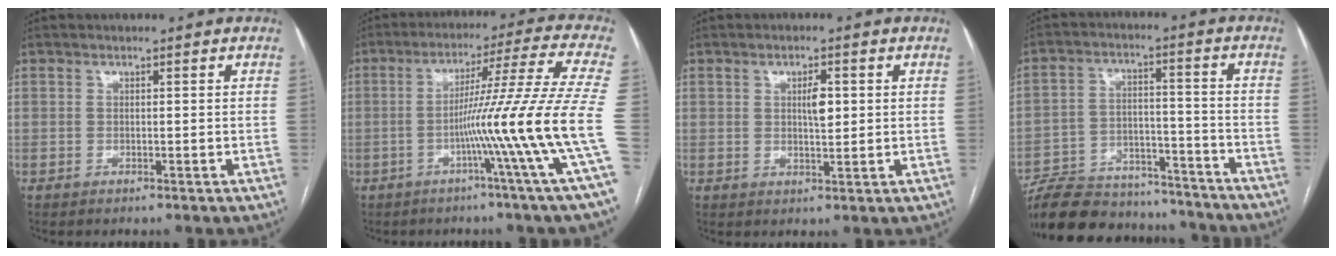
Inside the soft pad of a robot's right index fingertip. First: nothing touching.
{"total": 15.7, "force": [-3.9, -4.2, 14.6], "torque": [-0.224, -0.009, -0.072]}
{"total": 3.1, "force": [0.7, 1.0, 2.8], "torque": [-0.045, 0.001, 0.012]}
{"total": 20.9, "force": [-19.0, 6.1, 6.4], "torque": [-0.141, 0.004, -0.283]}